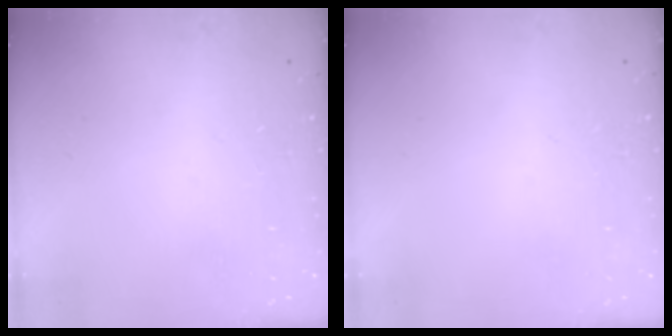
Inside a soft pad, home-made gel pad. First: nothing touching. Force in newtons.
{"total": 0.0}